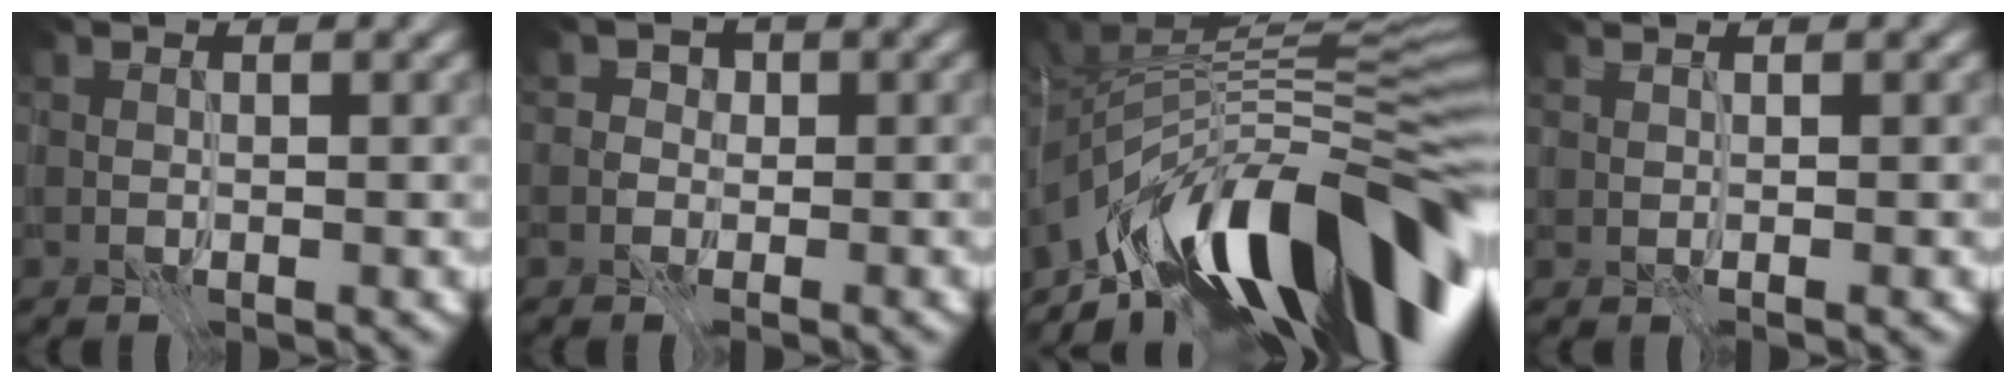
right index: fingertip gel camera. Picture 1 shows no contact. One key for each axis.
{"total": 2.0, "fx": -0.2, "fy": 1.9, "fz": 0.3, "tx": 0.016, "ty": 0.013, "tz": -0.016}
{"total": 14.3, "fx": -7.6, "fy": 6.2, "fz": 10.3, "tx": -0.176, "ty": 0.019, "tz": -0.135}
{"total": 1.8, "fx": 1.1, "fy": 0.5, "fz": 1.3, "tx": -0.012, "ty": 0.008, "tz": 0.001}